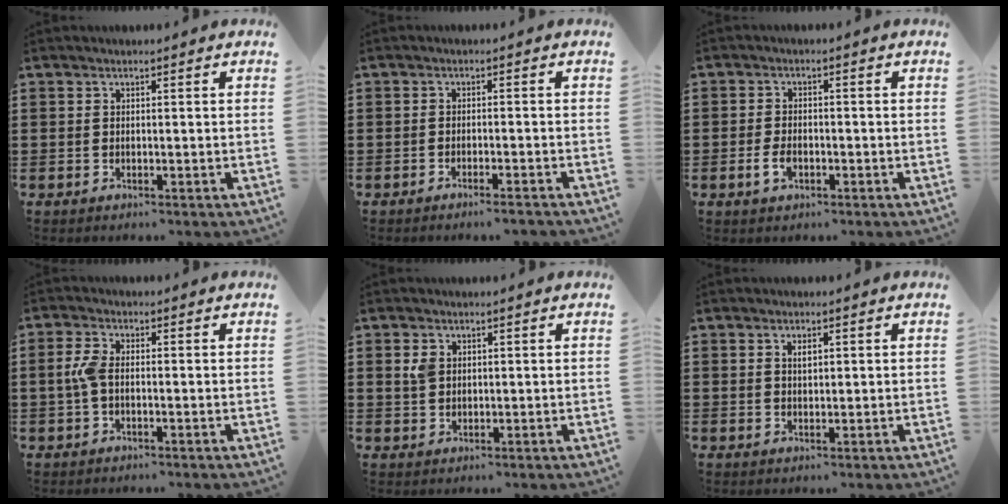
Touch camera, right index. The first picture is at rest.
{"total": 1.6, "force": [-1.4, -0.2, 0.6], "torque": [-0.011, 0.000, -0.027]}
{"total": 2.7, "force": [-1.0, 1.5, 2.0], "torque": [-0.045, -0.001, -0.020]}
{"total": 3.5, "force": [-0.4, 1.6, 3.1], "torque": [-0.087, -0.006, -0.017]}
{"total": 2.2, "force": [0.9, 1.6, 1.3], "torque": [-0.030, 0.006, 0.017]}
{"total": 1.4, "force": [0.5, 0.6, 1.2], "torque": [-0.025, 0.005, 0.008]}